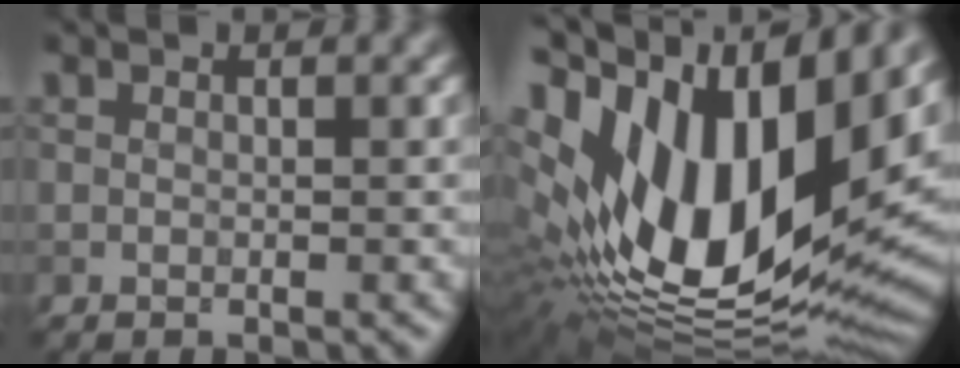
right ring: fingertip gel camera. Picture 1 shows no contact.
{"total": 18.4, "force": [4.2, 8.9, 15.5], "torque": [-0.295, 0.010, 0.067]}